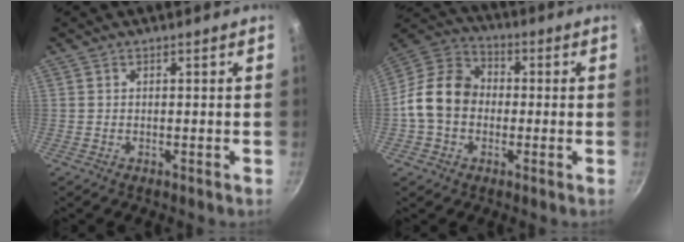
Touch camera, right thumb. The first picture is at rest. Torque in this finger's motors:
{"motor_torque": [1.76, 2.01, 1.19, -0.83, 0.11]}